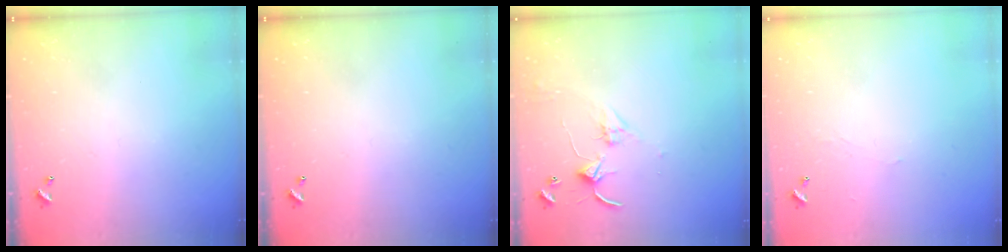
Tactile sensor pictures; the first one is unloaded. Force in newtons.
{"total": 0.0}
{"total": 2.8, "press": 2.8, "slide": 0.4}
{"total": 0.9, "press": 0.7, "slide": 0.4}